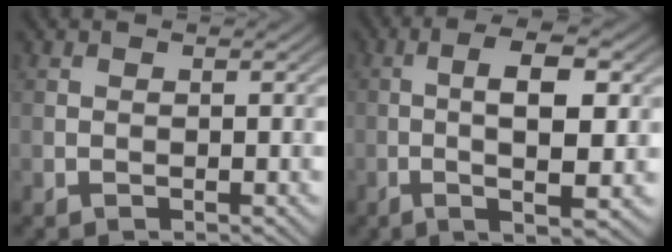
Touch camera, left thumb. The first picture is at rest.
{"total": 7.8, "force": [-0.1, 1.9, 7.6], "torque": [-0.132, 0.008, -0.005]}